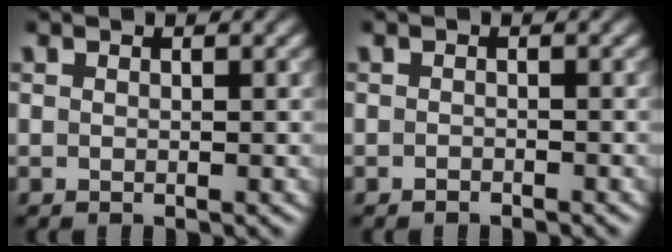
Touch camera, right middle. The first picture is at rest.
{"total": 0.6, "force": [-0.5, 0.2, 0.1], "torque": [-0.001, -0.001, -0.009]}